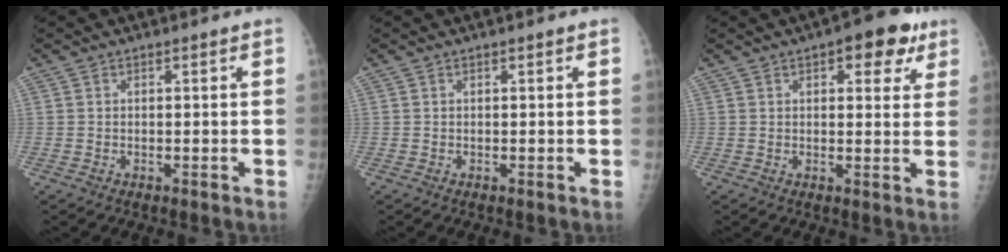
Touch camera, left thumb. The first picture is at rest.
{"total": 0.0}
{"total": 8.1, "force": [4.1, 3.9, 5.7], "torque": [-0.037, -0.009, 0.043]}